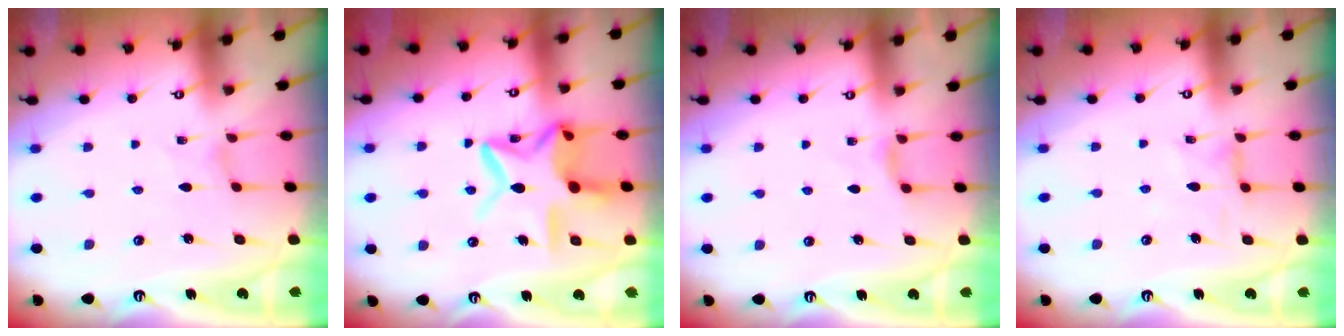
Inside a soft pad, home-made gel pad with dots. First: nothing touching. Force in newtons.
{"total": 15.3, "press": 15.3, "slide": 1.2}
{"total": 3.6, "press": 3.6, "slide": 0.4}
{"total": 1.6, "press": 1.6, "slide": 0.3}